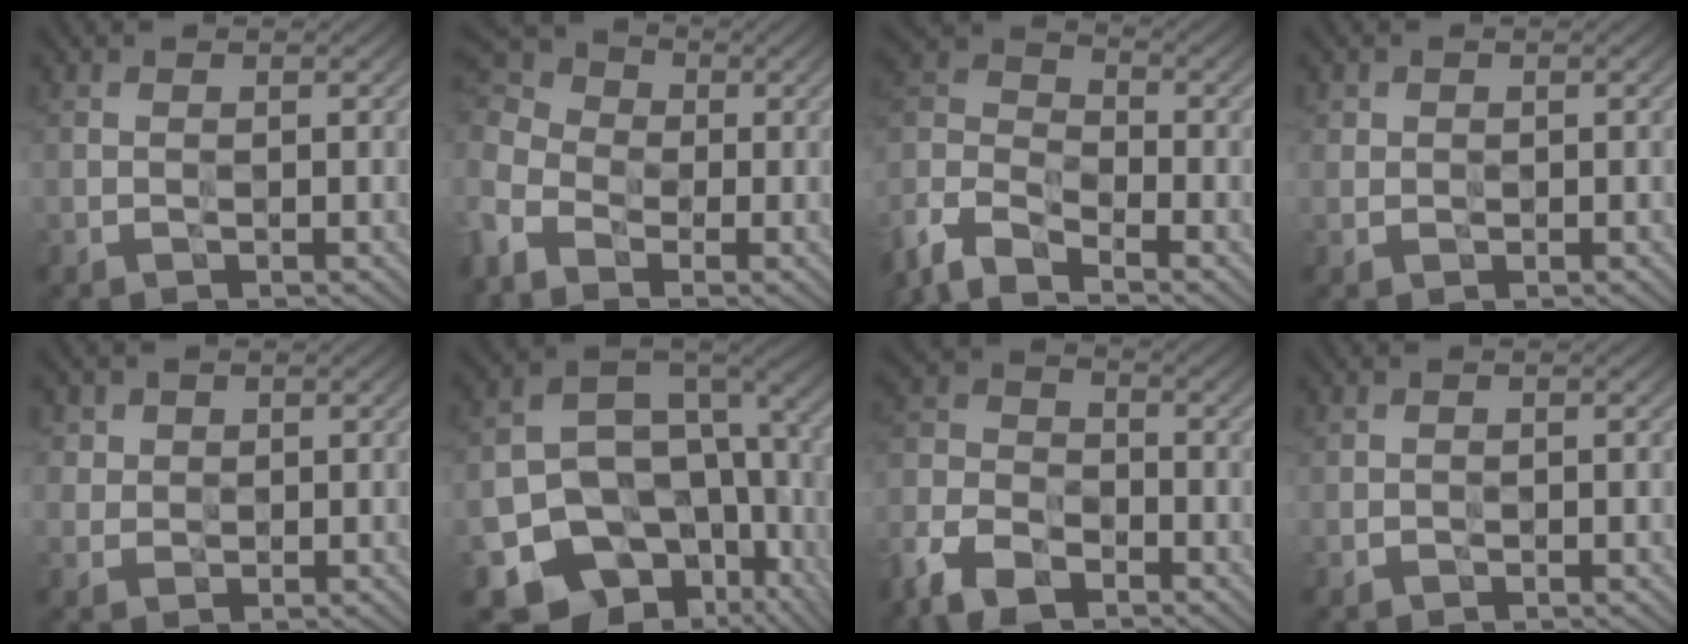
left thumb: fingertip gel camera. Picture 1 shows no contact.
{"total": 9.0, "force": [-4.0, 6.5, 4.7], "torque": [-0.161, -0.025, -0.078]}
{"total": 9.9, "force": [-7.9, 3.5, 4.8], "torque": [-0.118, -0.015, -0.176]}
{"total": 1.5, "force": [0.4, 1.4, 0.2], "torque": [-0.005, -0.008, 0.008]}
{"total": 3.3, "force": [1.4, 2.9, 0.7], "torque": [-0.034, -0.008, 0.035]}
{"total": 17.5, "force": [-4.6, 12.7, 11.2], "torque": [-0.213, -0.054, -0.031]}
{"total": 10.6, "force": [-7.2, 5.7, 5.3], "torque": [-0.140, -0.021, -0.163]}
{"total": 0.7, "force": [0.2, 0.6, 0.2], "torque": [-0.004, -0.004, 0.008]}